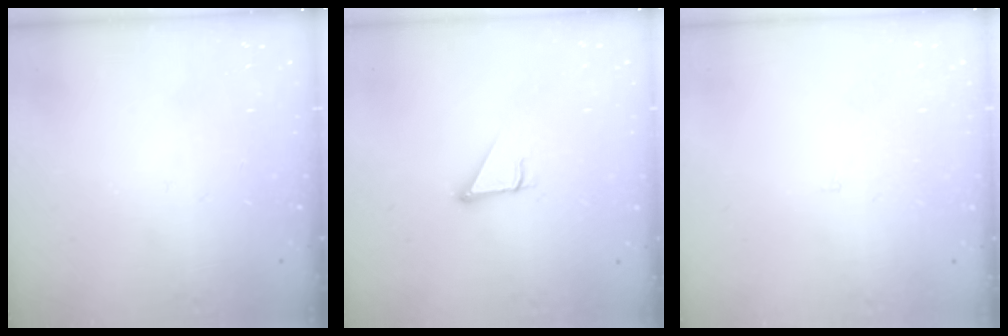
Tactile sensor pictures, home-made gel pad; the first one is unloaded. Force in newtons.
{"total": 2.9, "press": 2.8, "slide": 0.2}
{"total": 1.8, "press": 1.8, "slide": 0.1}